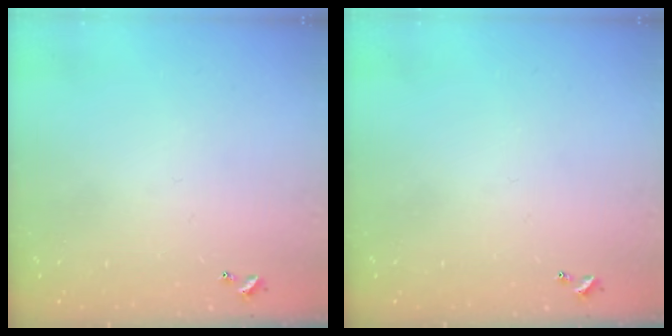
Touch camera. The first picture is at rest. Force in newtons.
{"total": 0.0}